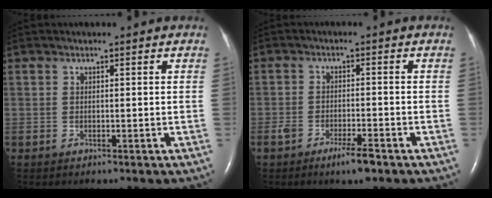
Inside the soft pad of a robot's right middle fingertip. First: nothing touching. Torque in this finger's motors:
{"motor_torque": [0.26, -0.24, 0.08, 0.05]}